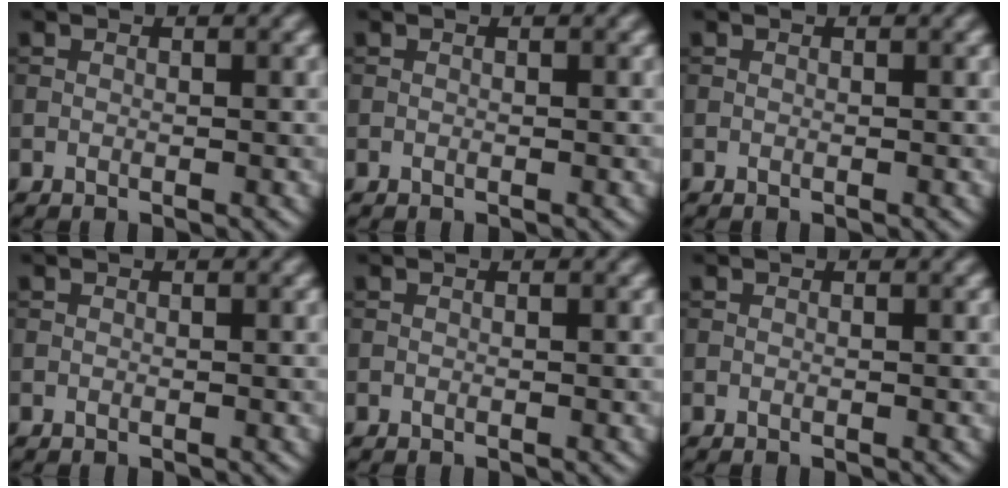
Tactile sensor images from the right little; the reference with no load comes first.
{"total": 0.0}
{"total": 0.0}
{"total": 0.0}
{"total": 0.0}
{"total": 0.0}